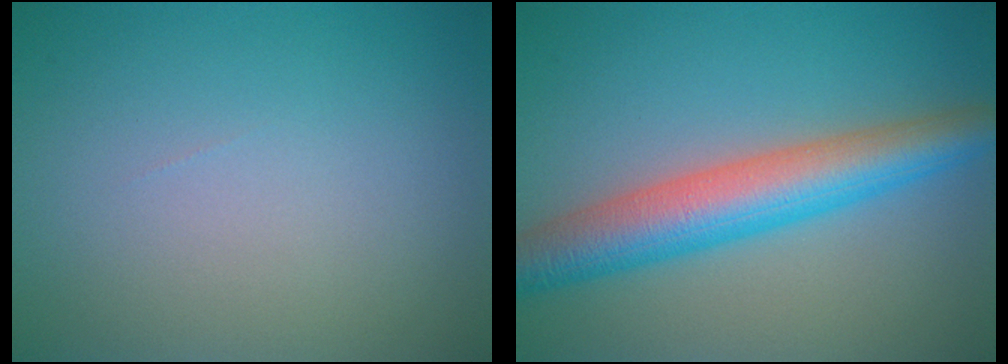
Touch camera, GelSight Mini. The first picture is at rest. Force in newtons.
{"total": 7.0, "press": 7.0, "slide": 0.1}